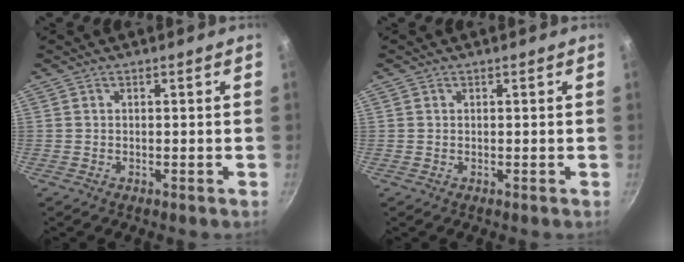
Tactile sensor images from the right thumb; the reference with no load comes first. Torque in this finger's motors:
{"motor_torque": [-0.02, -0.24, -0.25, 0.21, 0.02]}